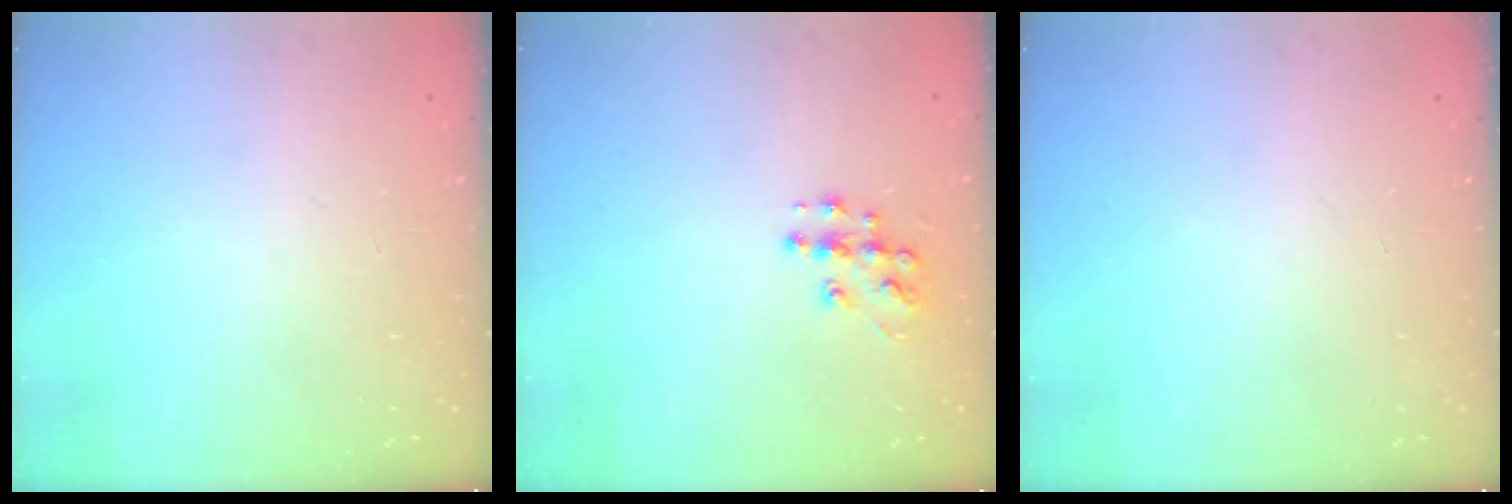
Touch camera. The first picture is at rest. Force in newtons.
{"total": 9.4, "press": 9.4, "slide": 0.5}
{"total": 0.0}